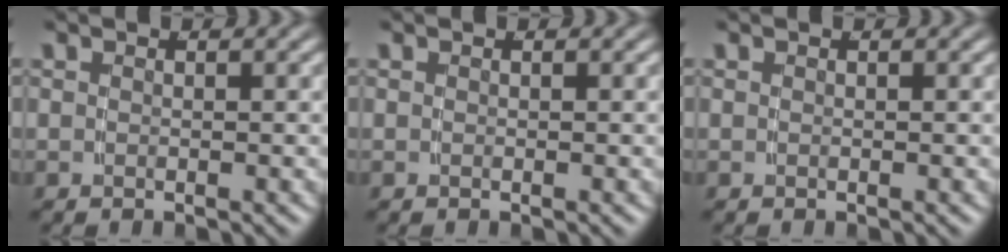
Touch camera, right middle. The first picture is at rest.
{"total": 0.0}
{"total": 0.0}